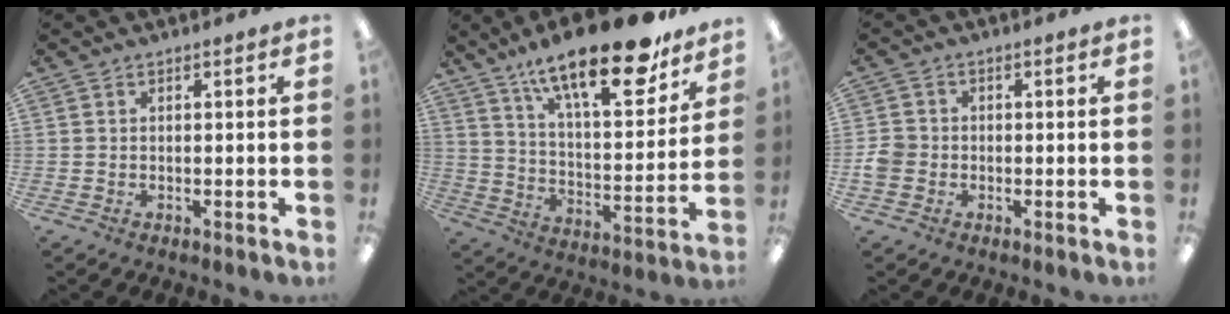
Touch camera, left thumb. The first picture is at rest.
{"total": 22.2, "force": [16.3, 6.0, 13.8], "torque": [-0.208, -0.113, 0.268]}
{"total": 3.8, "force": [-1.1, 3.5, 1.3], "torque": [-0.021, 0.008, -0.018]}